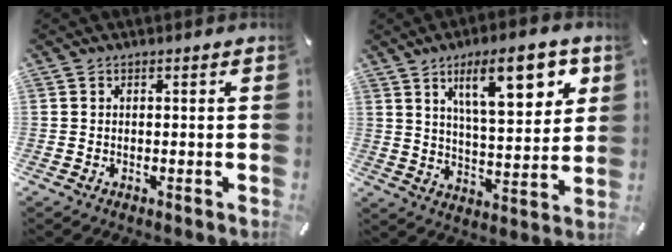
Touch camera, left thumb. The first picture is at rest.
{"total": 16.5, "force": [8.3, 6.2, 12.9], "torque": [-0.199, -0.021, 0.129]}